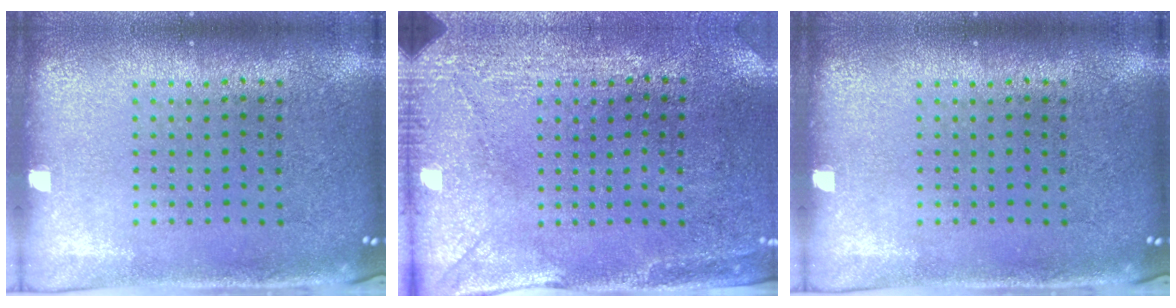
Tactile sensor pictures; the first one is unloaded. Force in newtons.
{"total": 3.0, "press": 2.6, "slide": 1.4}
{"total": 0.0}